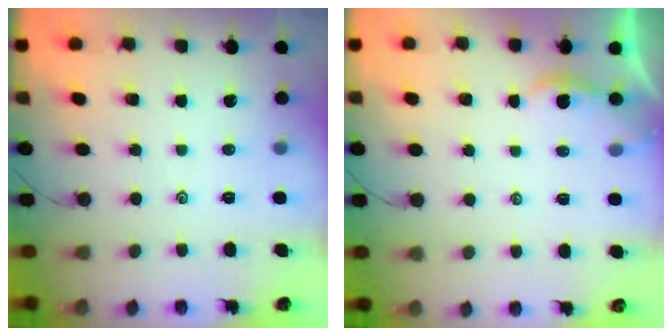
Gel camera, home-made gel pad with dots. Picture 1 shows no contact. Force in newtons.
{"total": 1.2, "press": 1.2, "slide": 0.1}